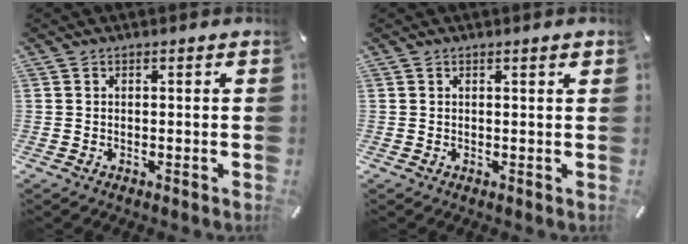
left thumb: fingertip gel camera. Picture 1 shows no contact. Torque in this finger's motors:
{"motor_torque": [-0.16, -0.11, 0.02, 0.00, -0.01]}